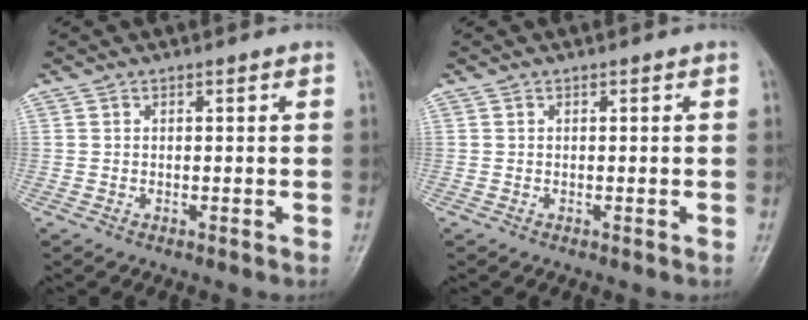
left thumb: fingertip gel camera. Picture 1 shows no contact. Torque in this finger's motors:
{"motor_torque": [0.00, 0.00, -0.02, 0.00, 0.00]}